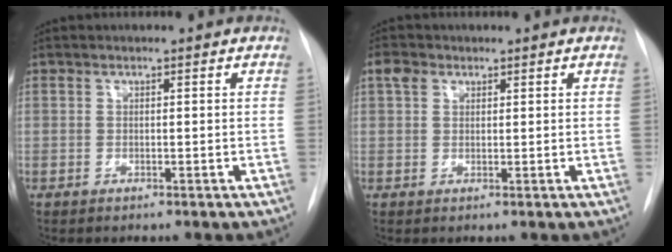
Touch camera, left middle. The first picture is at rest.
{"total": 2.3, "force": [1.3, 1.7, 0.9], "torque": [-0.020, 0.012, 0.020]}